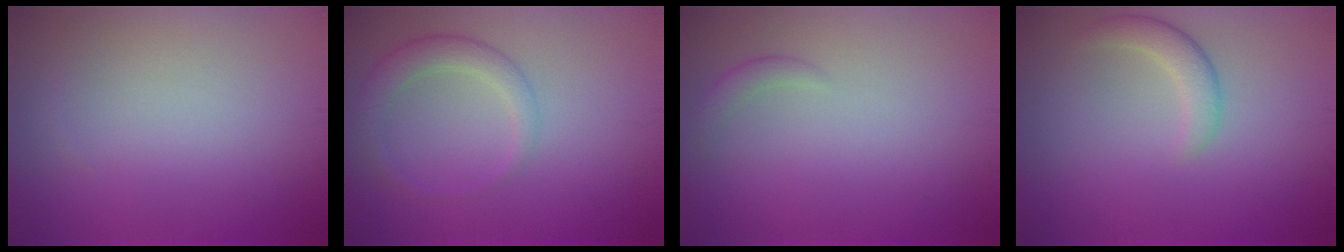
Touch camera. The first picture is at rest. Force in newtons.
{"total": 2.8, "press": 2.8, "slide": 0.2}
{"total": 1.0, "press": 1.0, "slide": 0.0}
{"total": 2.2, "press": 2.2, "slide": 0.2}